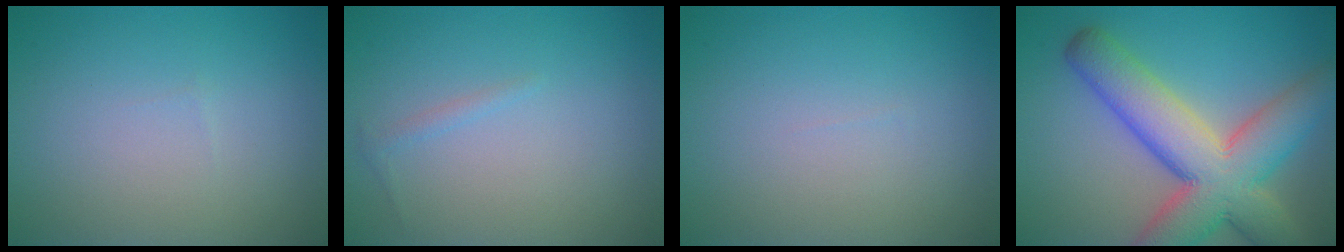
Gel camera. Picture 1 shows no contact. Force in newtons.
{"total": 0.6, "press": 0.6, "slide": 0.1}
{"total": 0.0}
{"total": 10.9, "press": 10.9, "slide": 0.6}